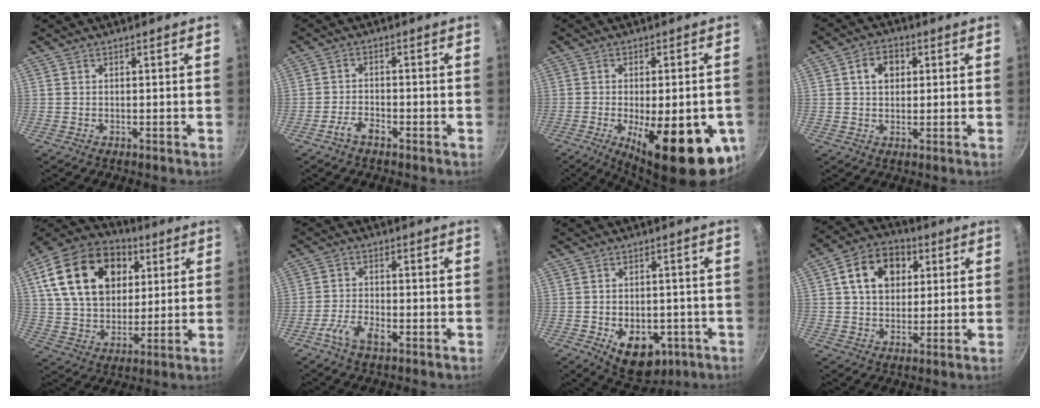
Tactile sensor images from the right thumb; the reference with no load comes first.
{"total": 3.1, "force": [-2.2, 1.3, 1.9], "torque": [-0.037, 0.021, -0.043]}
{"total": 21.3, "force": [-6.9, 7.2, 18.8], "torque": [-0.227, -0.004, -0.086]}
{"total": 5.8, "force": [1.5, 4.3, 3.5], "torque": [-0.033, 0.008, 0.018]}
{"total": 24.1, "force": [7.3, 17.0, 15.4], "torque": [-0.252, 0.001, 0.123]}
{"total": 5.9, "force": [-2.9, 2.6, 4.4], "torque": [-0.090, 0.015, -0.059]}
{"total": 11.3, "force": [-3.9, 7.4, 7.6], "torque": [-0.072, 0.006, -0.037]}
{"total": 12.5, "force": [3.6, 9.3, 7.6], "torque": [-0.101, 0.013, 0.046]}